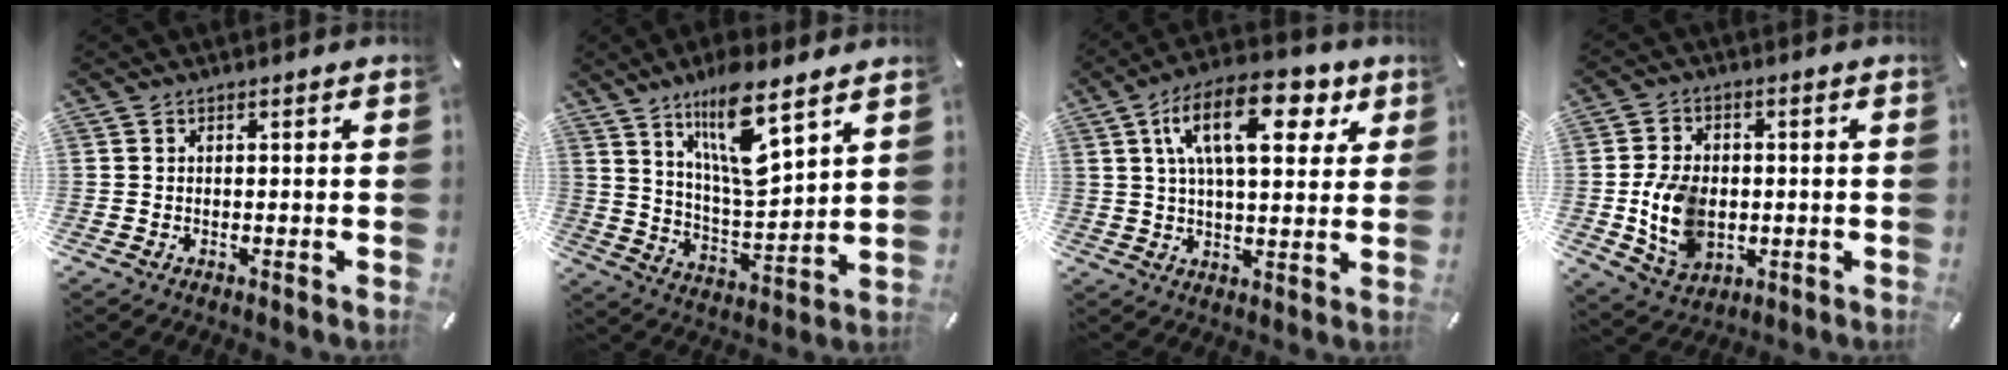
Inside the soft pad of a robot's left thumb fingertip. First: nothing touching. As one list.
[{"total": 14.9, "force": [10.0, 4.2, 10.2], "torque": [-0.190, -0.044, 0.172]}, {"total": 16.8, "force": [7.1, 7.9, 13.0], "torque": [-0.214, -0.004, 0.115]}, {"total": 11.6, "force": [-1.1, 8.8, 7.6], "torque": [-0.162, 0.005, -0.017]}]